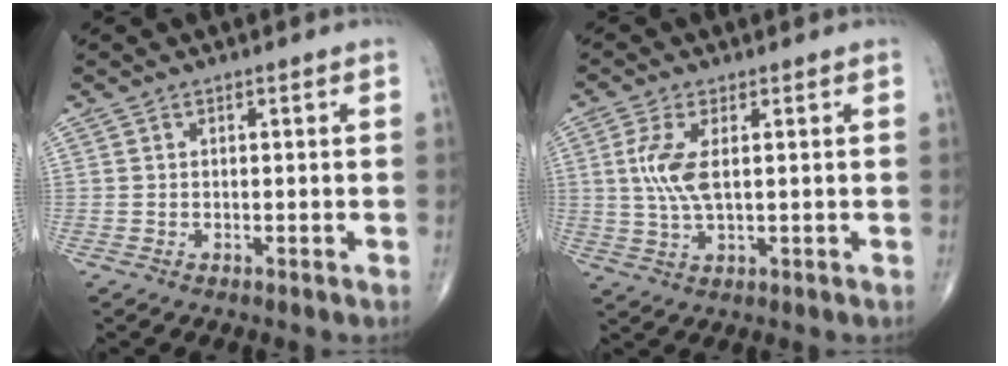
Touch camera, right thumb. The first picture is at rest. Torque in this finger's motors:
{"motor_torque": [0.38, 2.16, 0.37, -0.52, 0.26]}